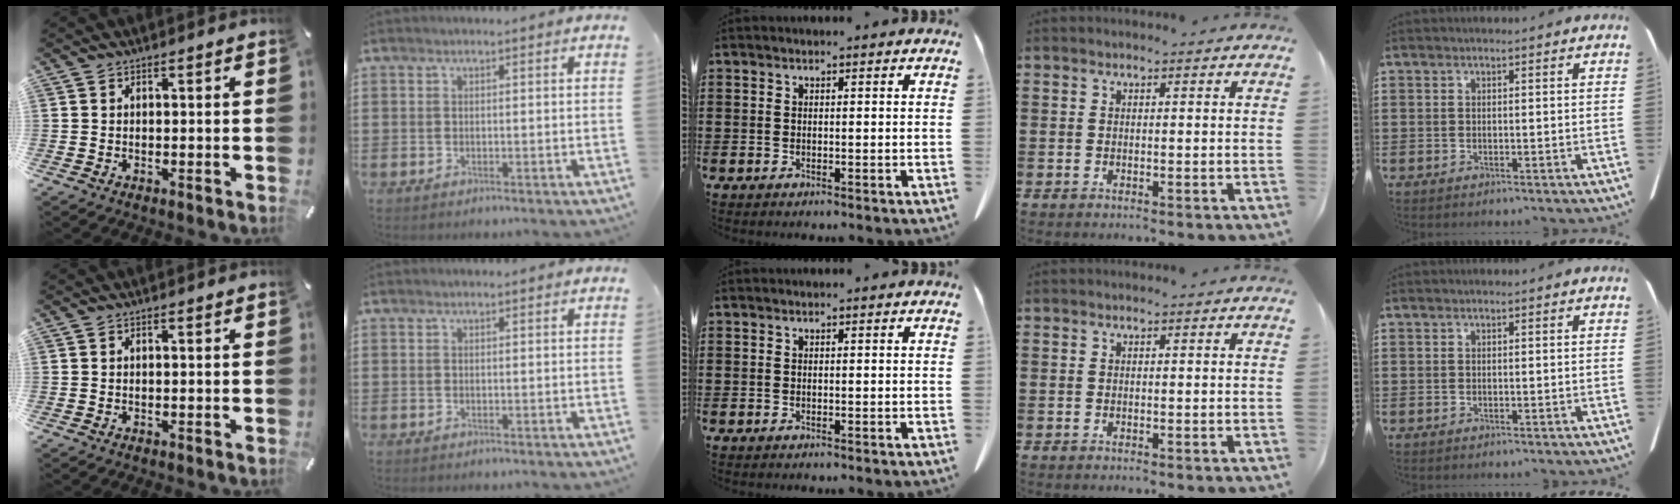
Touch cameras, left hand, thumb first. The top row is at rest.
{}